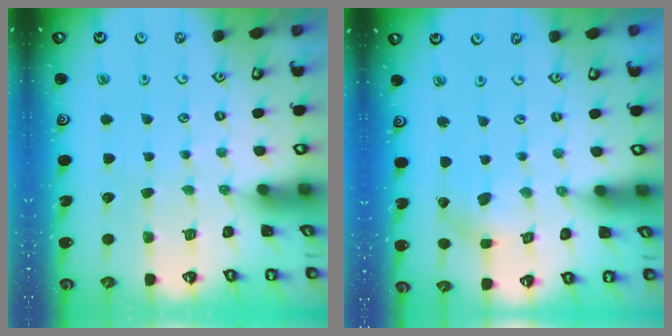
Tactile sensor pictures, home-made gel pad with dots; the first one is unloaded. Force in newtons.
{"total": 1.4, "press": 1.4, "slide": 0.3}